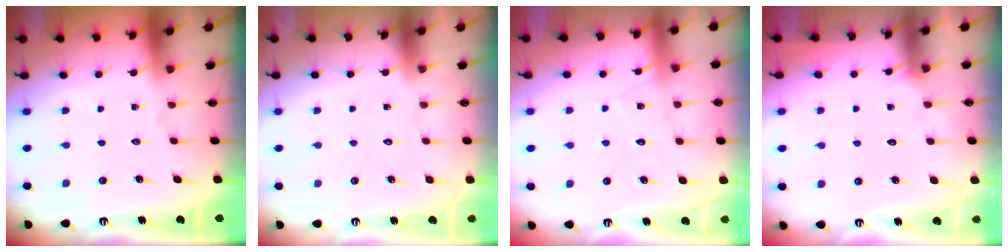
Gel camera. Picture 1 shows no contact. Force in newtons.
{"total": 1.7, "press": 1.7, "slide": 0.1}
{"total": 7.5, "press": 7.5, "slide": 0.5}
{"total": 1.9, "press": 1.9, "slide": 0.1}